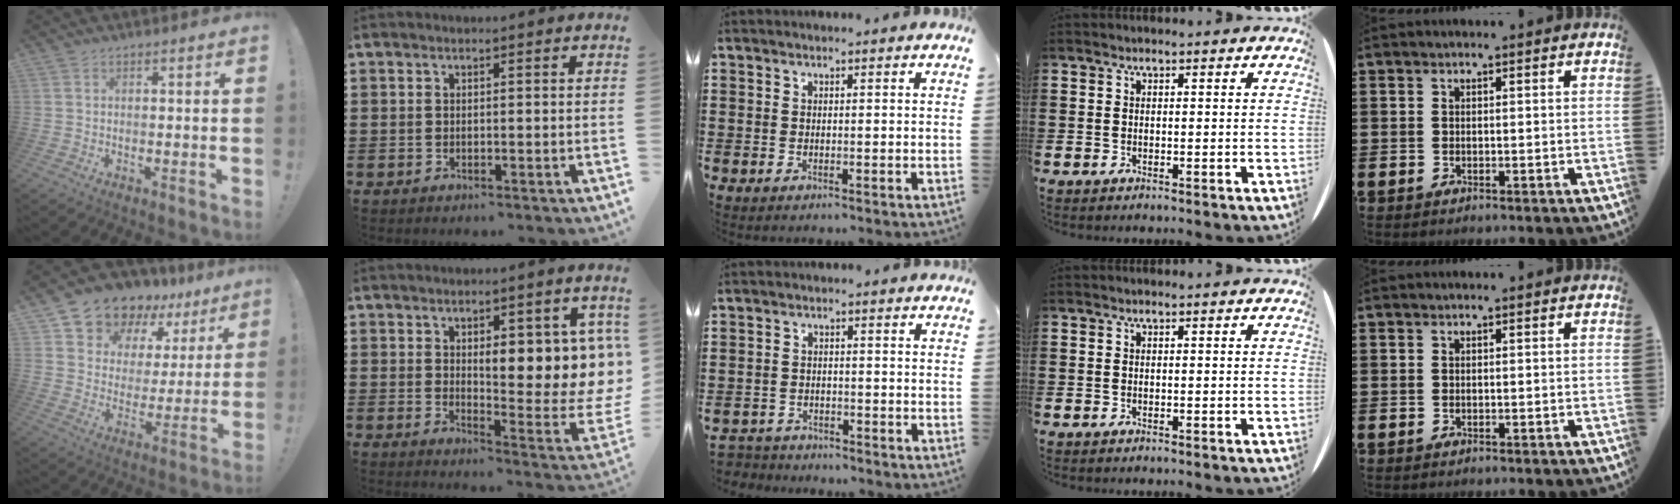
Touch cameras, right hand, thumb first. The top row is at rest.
{"thumb": {"total": 12.4, "force": [10.7, 5.7, 2.3], "torque": [-0.053, -0.094, 0.194]}, "index": {"total": 9.3, "force": [3.3, 3.4, 8.0], "torque": [-0.108, -0.023, 0.047]}, "middle": {"total": 2.6, "force": [-2.5, 0.4, -0.3], "torque": [-0.005, -0.003, -0.057]}}